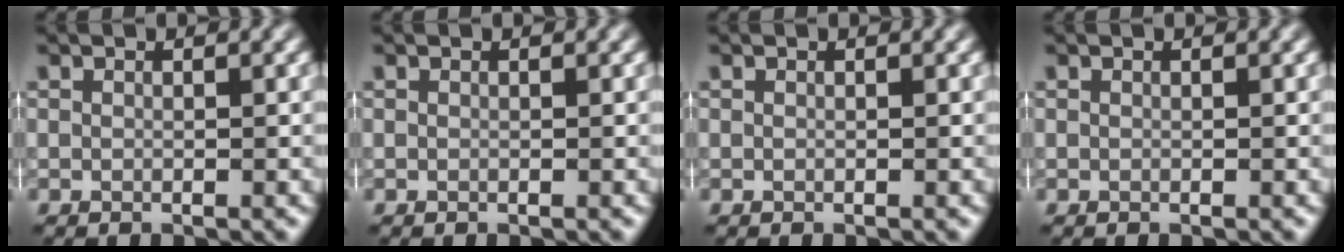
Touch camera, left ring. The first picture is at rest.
{"total": 0.0}
{"total": 0.0}
{"total": 0.0}